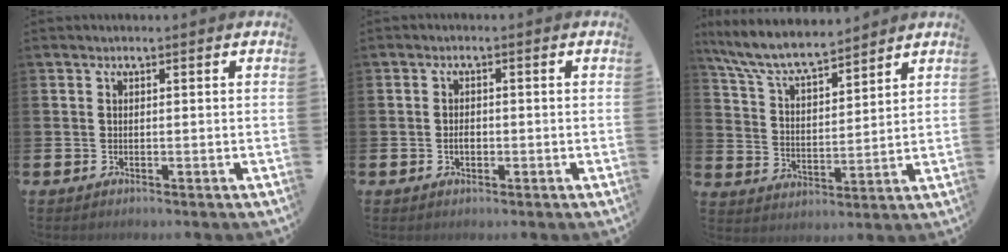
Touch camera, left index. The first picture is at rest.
{"total": 1.6, "force": [-0.4, 1.0, 1.1], "torque": [-0.017, 0.004, -0.009]}
{"total": 7.8, "force": [7.2, 1.3, 2.6], "torque": [-0.078, -0.044, 0.126]}